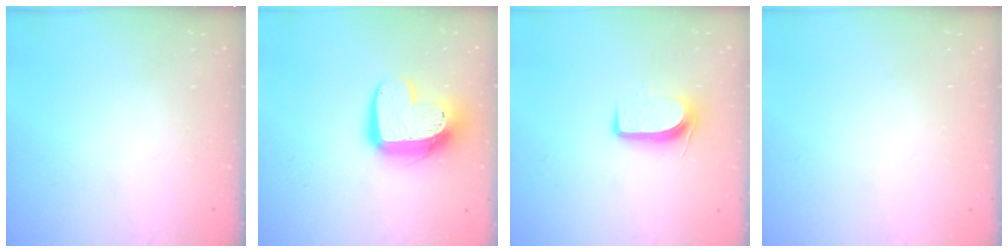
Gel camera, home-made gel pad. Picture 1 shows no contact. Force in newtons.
{"total": 14.4, "press": 14.3, "slide": 1.2}
{"total": 8.0, "press": 8.0, "slide": 0.9}
{"total": 0.0}